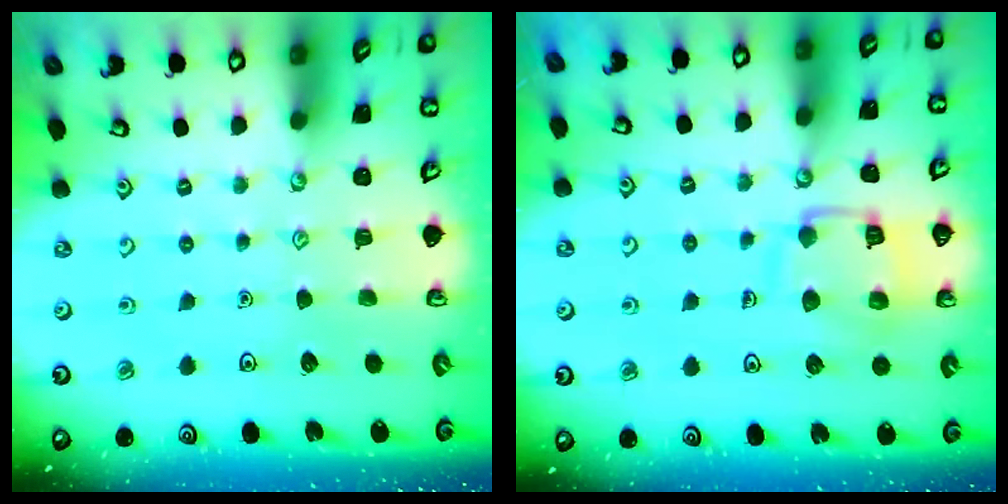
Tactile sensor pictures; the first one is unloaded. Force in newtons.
{"total": 13.0, "press": 13.0, "slide": 1.4}